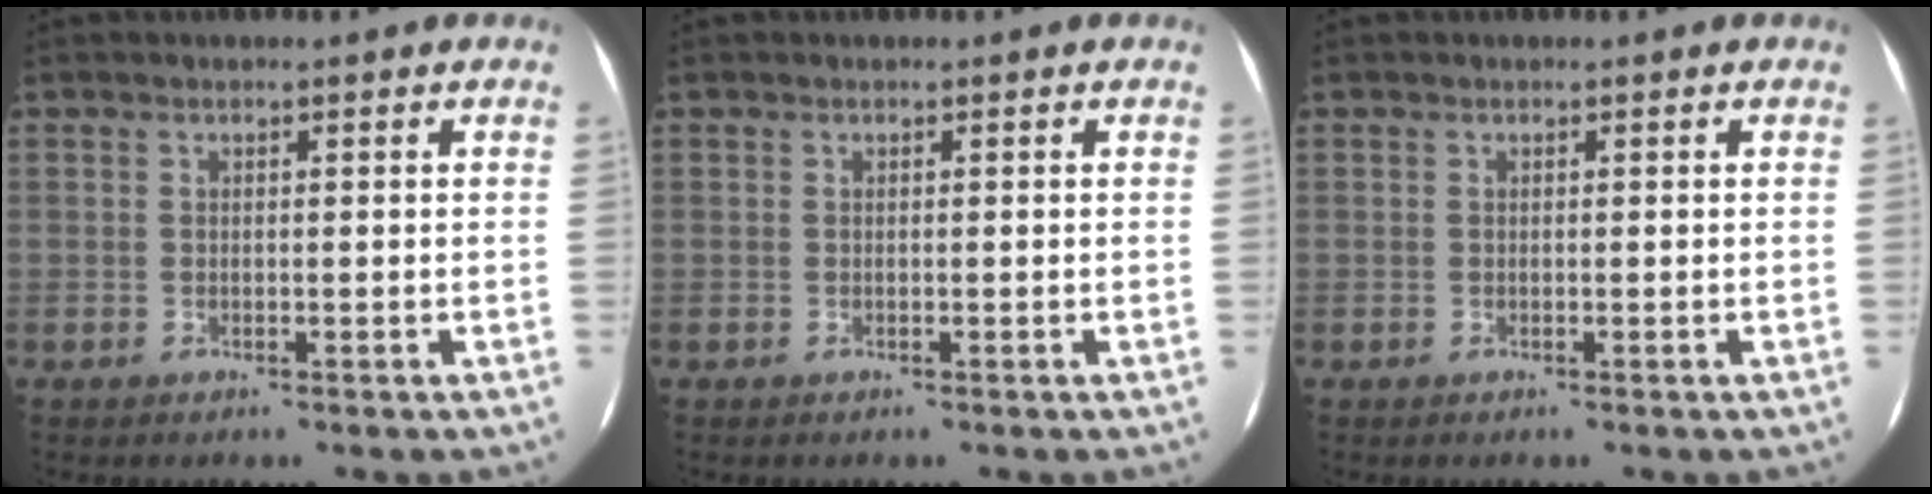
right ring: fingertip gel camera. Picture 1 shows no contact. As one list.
[{"total": 0.0}, {"total": 0.0}]